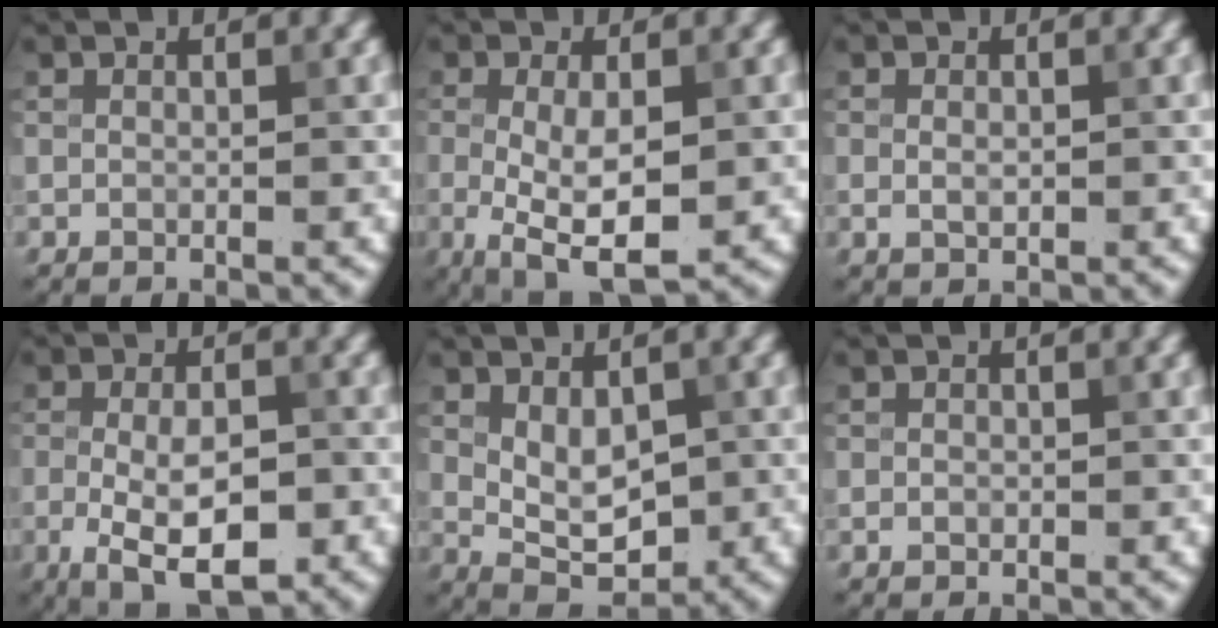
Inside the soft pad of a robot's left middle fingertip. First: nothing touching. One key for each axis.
{"total": 6.2, "fx": -1.1, "fy": 2.5, "fz": 5.6, "tx": -0.110, "ty": -0.016, "tz": -0.013}
{"total": 1.2, "fx": 0.0, "fy": 0.8, "fz": 1.0, "tx": -0.019, "ty": -0.002, "tz": 0.000}
{"total": 7.0, "fx": -2.3, "fy": 3.0, "fz": 5.9, "tx": -0.105, "ty": -0.008, "tz": -0.036}
{"total": 4.3, "fx": 0.4, "fy": 2.6, "fz": 3.4, "tx": -0.060, "ty": -0.003, "tz": 0.015}
{"total": 0.7, "fx": -0.1, "fy": 0.5, "fz": 0.4, "tx": -0.005, "ty": -0.003, "tz": -0.002}